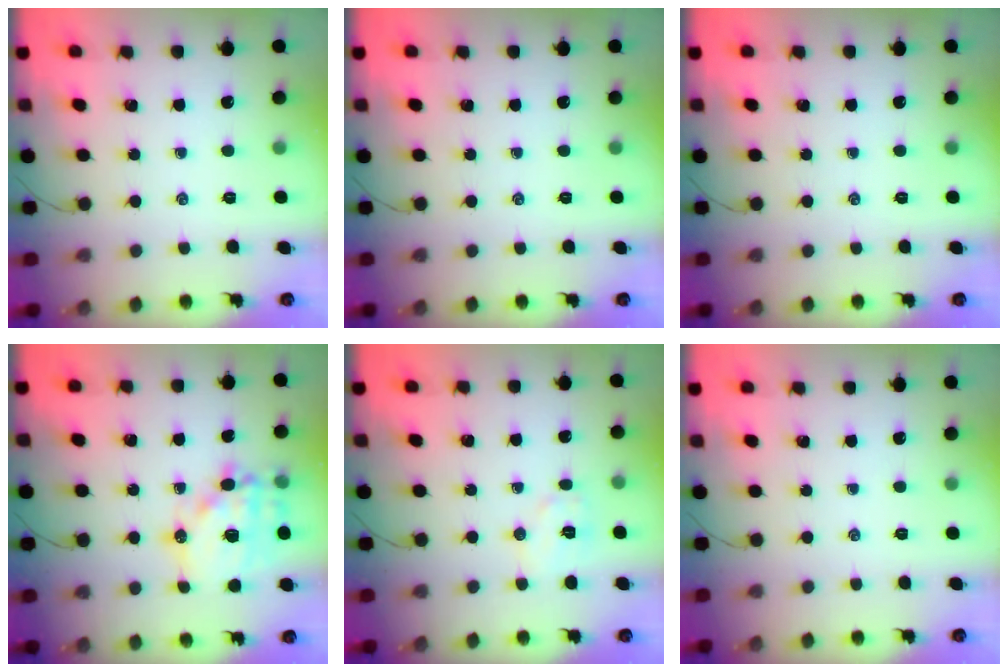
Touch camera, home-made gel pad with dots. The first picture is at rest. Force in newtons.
{"total": 0.0}
{"total": 0.0}
{"total": 15.9, "press": 15.7, "slide": 2.3}
{"total": 6.0, "press": 5.9, "slide": 1.2}
{"total": 0.0}